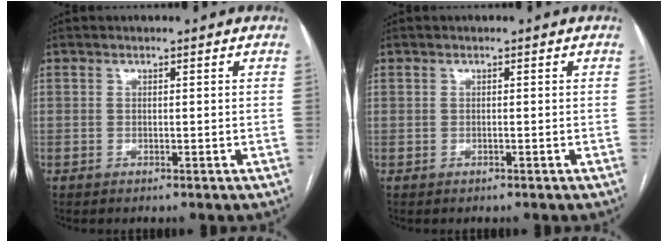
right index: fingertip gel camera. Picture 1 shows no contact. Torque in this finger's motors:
{"motor_torque": [0.01, 0.12, 0.00, 0.00]}